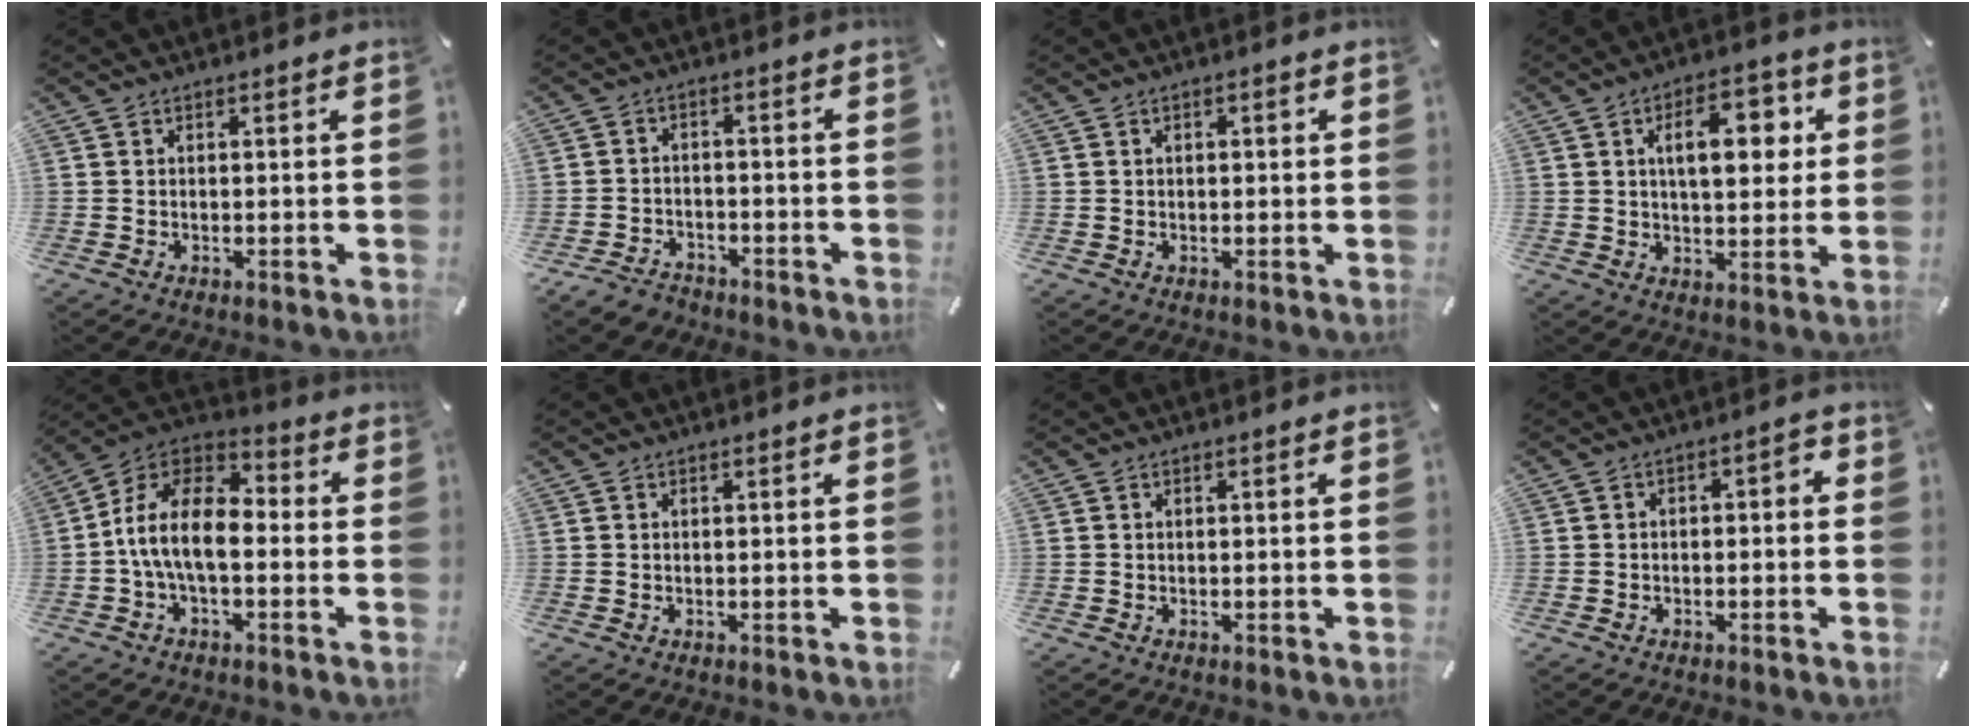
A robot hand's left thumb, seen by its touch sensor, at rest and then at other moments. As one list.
[{"total": 4.0, "force": [-3.2, 2.2, 0.9], "torque": [-0.019, 0.019, -0.063]}, {"total": 1.5, "force": [0.2, 0.9, 1.2], "torque": [-0.016, 0.003, -0.001]}, {"total": 12.3, "force": [3.6, 6.3, 9.9], "torque": [-0.133, -0.007, 0.052]}, {"total": 12.6, "force": [-3.4, 6.9, 9.9], "torque": [-0.213, 0.007, -0.069]}, {"total": 0.0}, {"total": 0.0}, {"total": 2.8, "force": [-1.9, 1.3, 1.6], "torque": [-0.026, 0.016, -0.039]}]